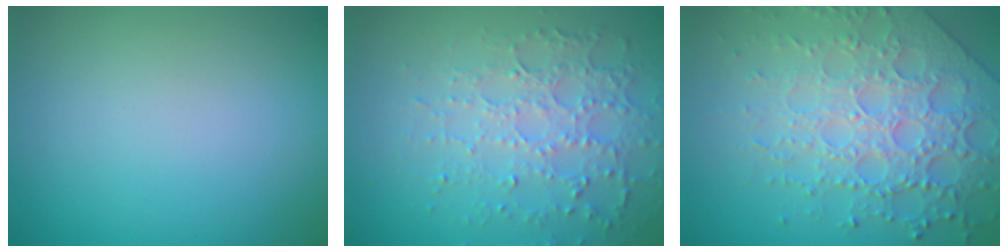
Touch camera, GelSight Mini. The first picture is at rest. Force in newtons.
{"total": 5.0, "press": 3.5, "slide": 3.5}
{"total": 6.2, "press": 5.2, "slide": 3.3}